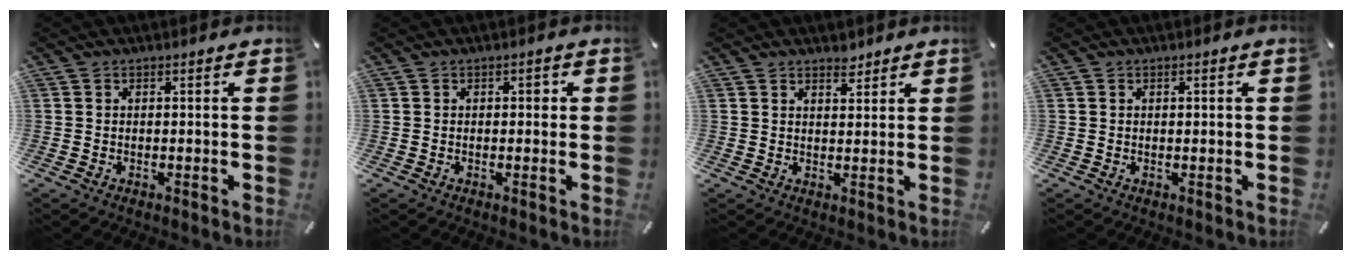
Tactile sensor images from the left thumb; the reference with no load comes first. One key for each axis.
{"total": 1.4, "fx": 0.2, "fy": 0.9, "fz": 1.1, "tx": -0.014, "ty": 0.005, "tz": -0.002}
{"total": 3.0, "fx": 2.6, "fy": 1.2, "fz": 0.8, "tx": -0.003, "ty": -0.014, "tz": 0.046}
{"total": 0.8, "fx": 0.3, "fy": 0.1, "fz": 0.7, "tx": -0.013, "ty": 0.000, "tz": 0.004}